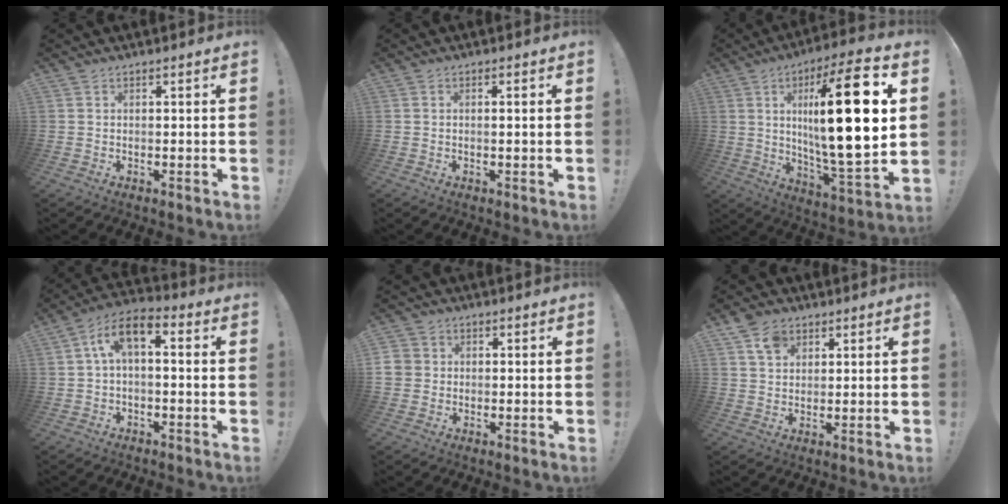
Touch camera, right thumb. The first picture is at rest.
{"total": 0.8, "force": [0.1, -0.3, 0.8], "torque": [-0.008, -0.004, -0.001]}
{"total": 26.9, "force": [5.6, 6.6, 25.4], "torque": [-0.414, -0.026, 0.075]}
{"total": 7.8, "force": [1.3, 3.8, 6.7], "torque": [-0.131, 0.007, 0.028]}
{"total": 4.2, "force": [0.0, 4.1, 0.9], "torque": [-0.023, 0.010, 0.001]}
{"total": 6.1, "force": [3.4, 4.2, 2.7], "torque": [-0.048, -0.006, 0.064]}